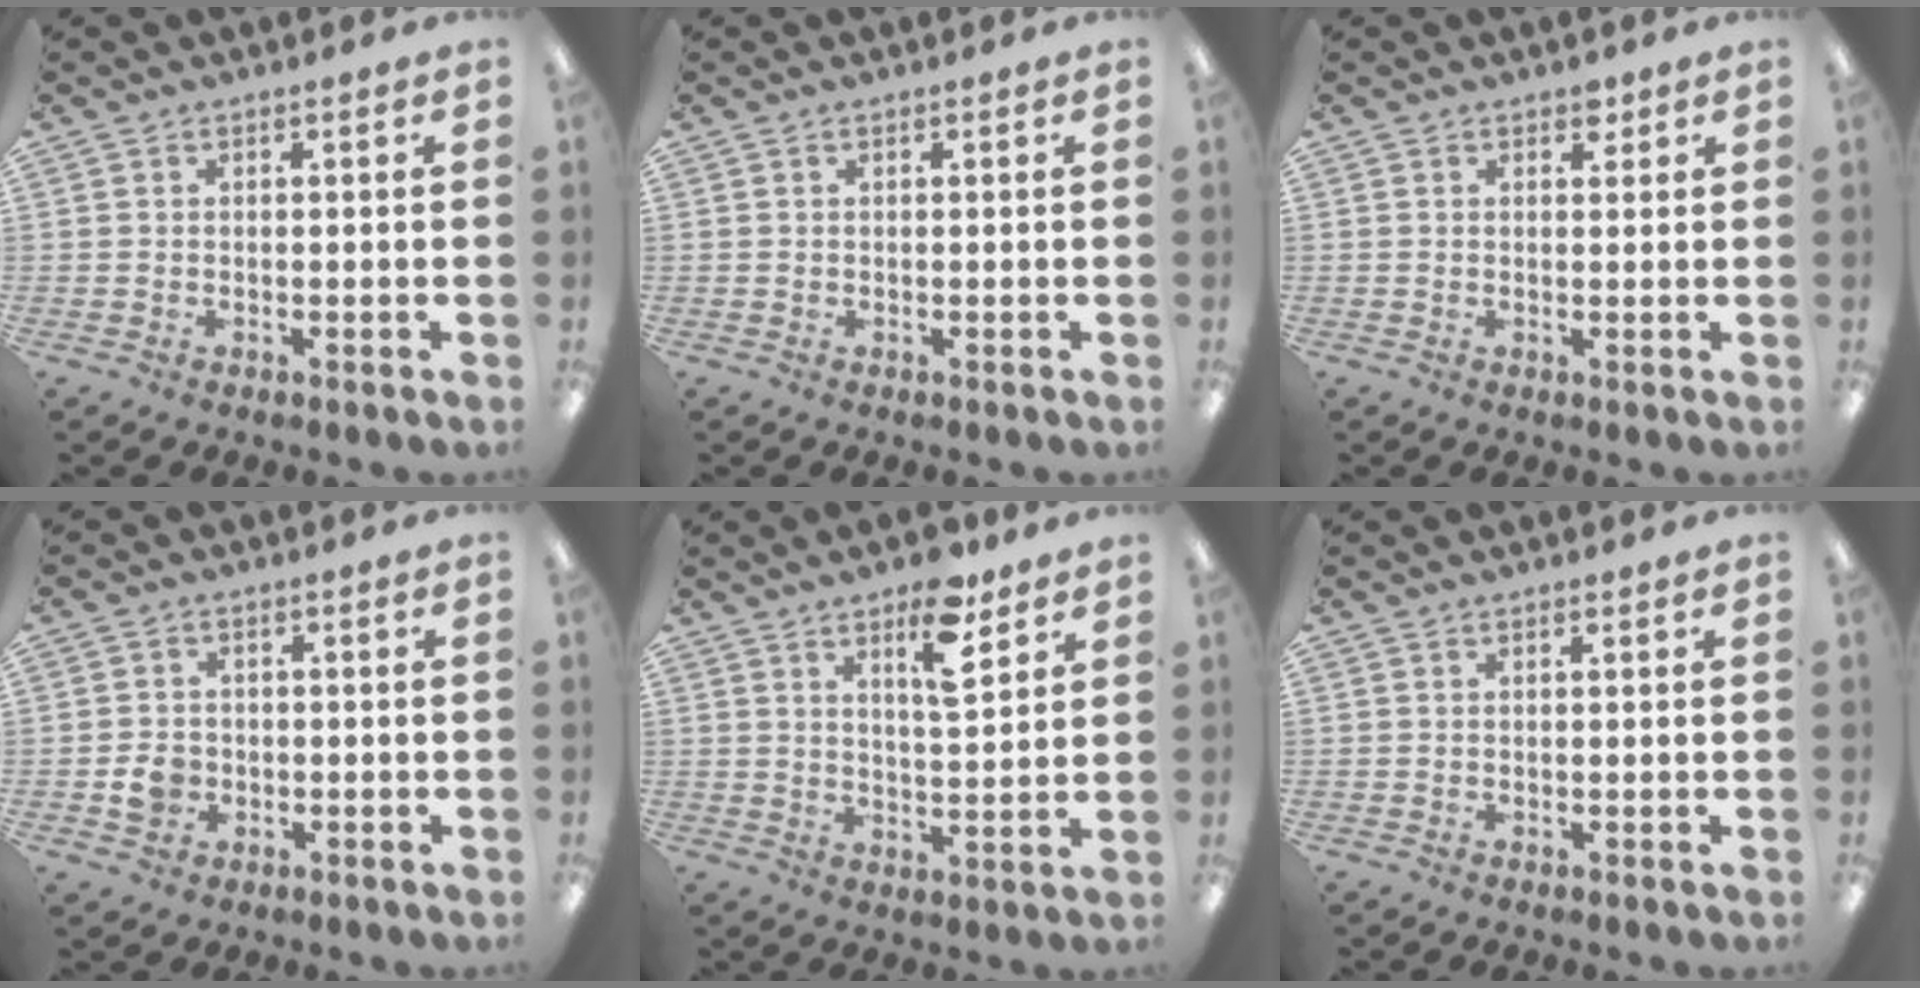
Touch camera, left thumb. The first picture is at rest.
{"total": 0.0}
{"total": 1.9, "force": [1.3, 1.1, 0.7], "torque": [0.002, -0.005, 0.020]}
{"total": 4.2, "force": [-0.9, 3.5, 2.0], "torque": [-0.024, 0.004, -0.016]}
{"total": 10.6, "force": [6.6, 3.7, 7.4], "torque": [-0.113, -0.029, 0.109]}
{"total": 0.0}